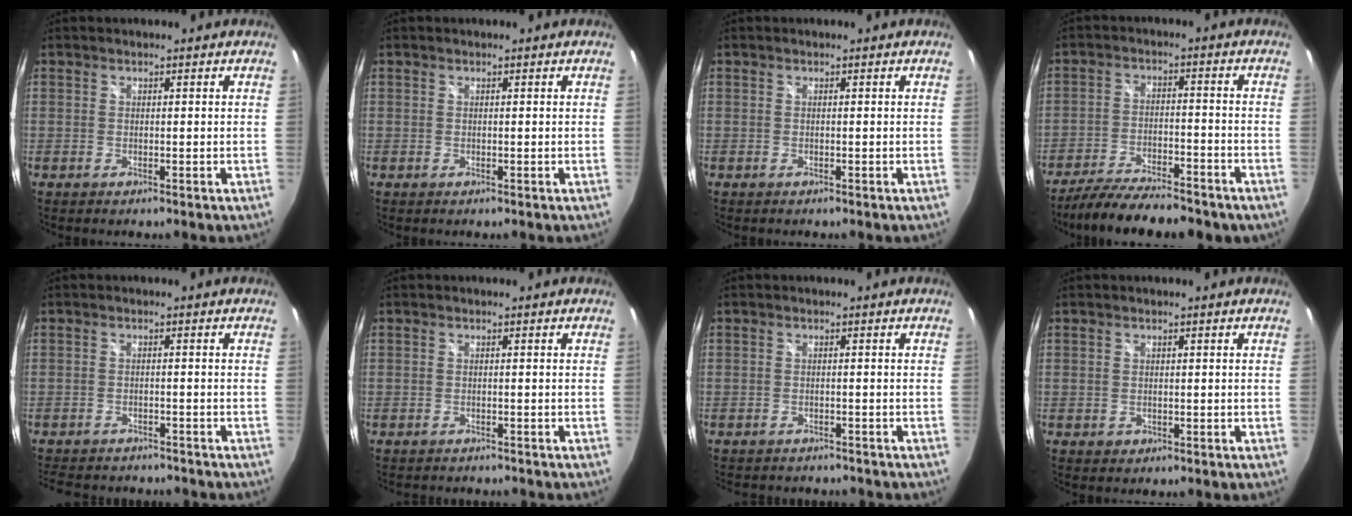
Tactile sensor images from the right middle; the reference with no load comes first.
{"total": 0.0}
{"total": 0.0}
{"total": 16.2, "force": [-13.5, 4.3, 7.8], "torque": [-0.157, -0.027, -0.204]}
{"total": 10.2, "force": [-9.1, 3.3, 3.5], "torque": [-0.087, -0.014, -0.134]}
{"total": 3.3, "force": [-3.2, 0.5, 0.9], "torque": [-0.022, -0.014, -0.046]}
{"total": 6.1, "force": [-5.6, 1.5, 1.9], "torque": [-0.044, -0.017, -0.078]}
{"total": 0.9, "force": [-0.3, 0.8, 0.2], "torque": [0.000, -0.003, -0.003]}